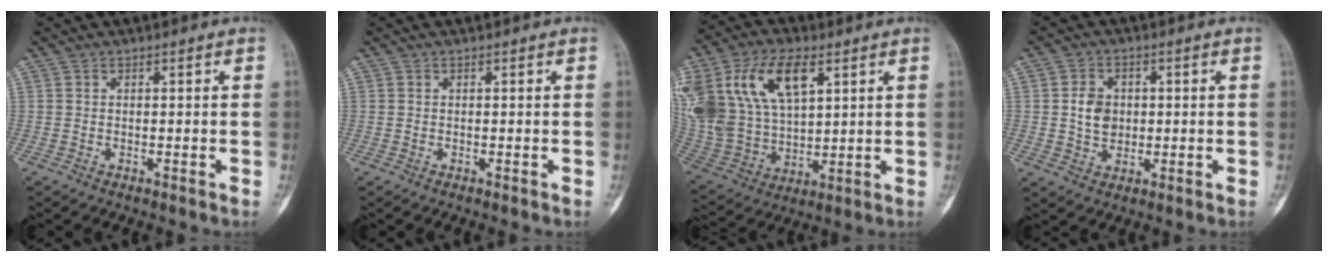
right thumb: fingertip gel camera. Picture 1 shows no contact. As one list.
[{"total": 0.0}, {"total": 23.9, "force": [9.6, 13.9, 16.9], "torque": [-0.363, 0.003, 0.191]}, {"total": 5.6, "force": [0.4, 4.5, 3.3], "torque": [-0.037, -0.001, 0.008]}]